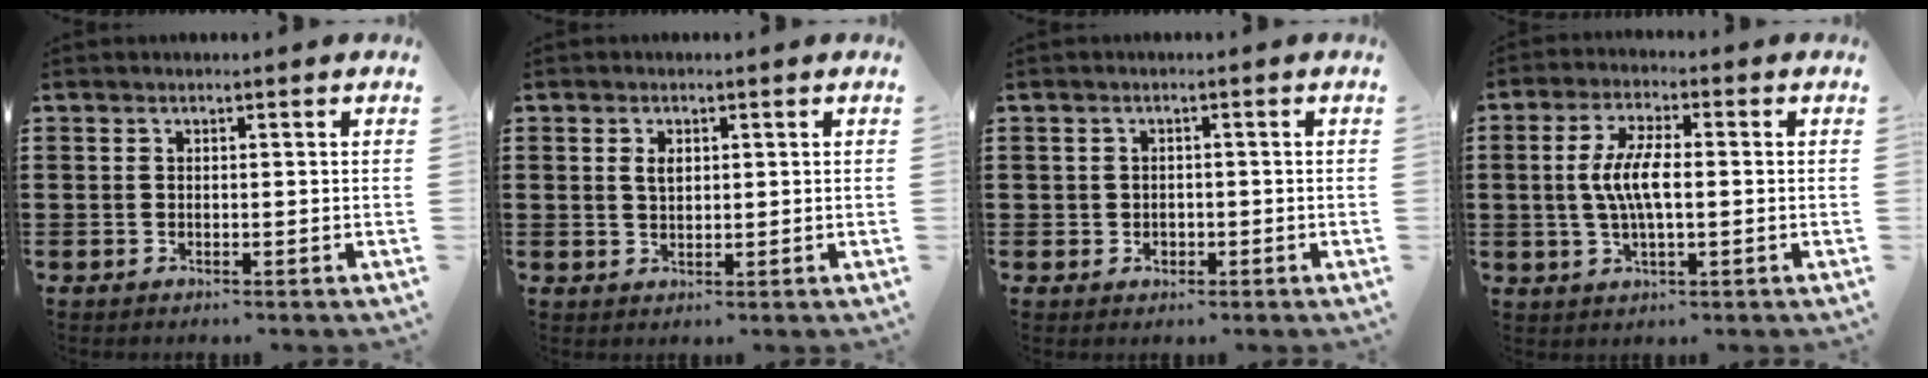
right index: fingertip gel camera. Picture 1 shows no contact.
{"total": 1.9, "force": [0.6, 1.1, 1.5], "torque": [-0.033, 0.005, 0.010]}
{"total": 1.5, "force": [-0.3, 1.4, 0.3], "torque": [-0.010, 0.006, -0.009]}
{"total": 6.7, "force": [-0.2, 2.2, 6.4], "torque": [-0.135, -0.002, -0.010]}